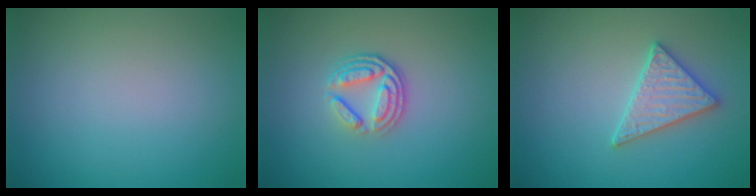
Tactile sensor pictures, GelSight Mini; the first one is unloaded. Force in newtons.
{"total": 3.8, "press": 2.7, "slide": 2.6}
{"total": 3.0, "press": 2.9, "slide": 0.7}